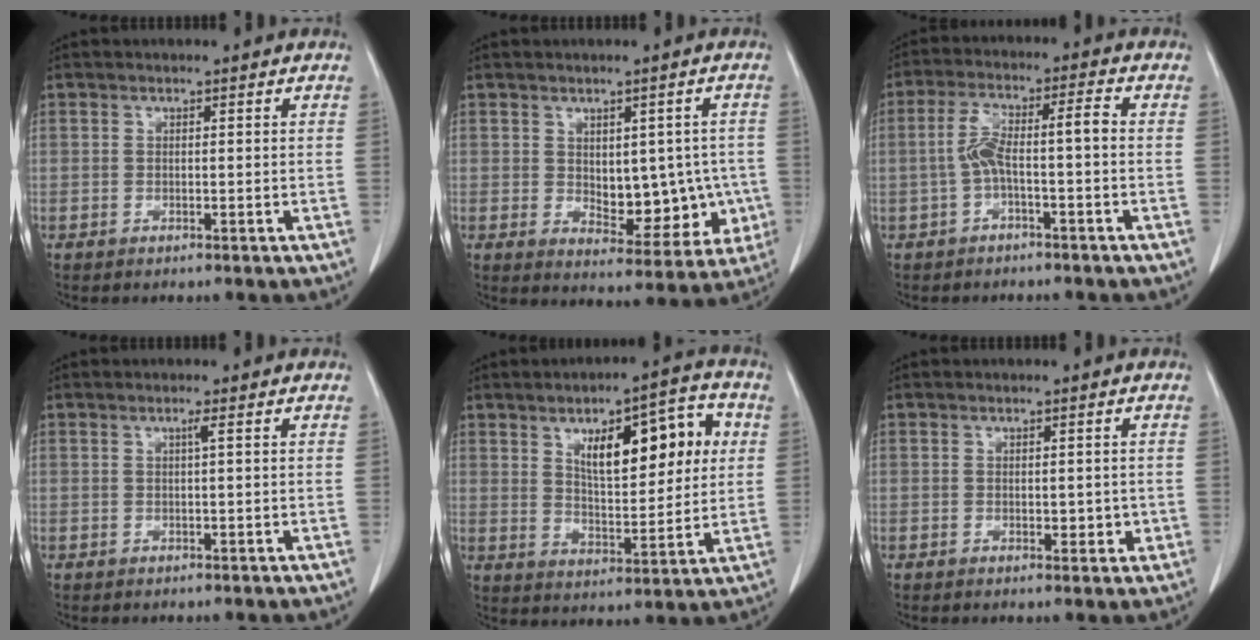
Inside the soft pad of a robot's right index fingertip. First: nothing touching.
{"total": 10.2, "force": [-0.6, 5.8, 8.3], "torque": [-0.095, 0.011, 0.016]}
{"total": 6.3, "force": [-1.1, 1.0, 6.1], "torque": [-0.125, 0.033, -0.019]}
{"total": 0.8, "force": [0.2, -0.3, 0.7], "torque": [-0.015, 0.000, 0.007]}
{"total": 13.9, "force": [4.4, 4.7, 12.3], "torque": [-0.175, 0.020, 0.072]}
{"total": 2.3, "force": [-0.3, 1.3, 1.8], "torque": [-0.020, 0.001, 0.001]}